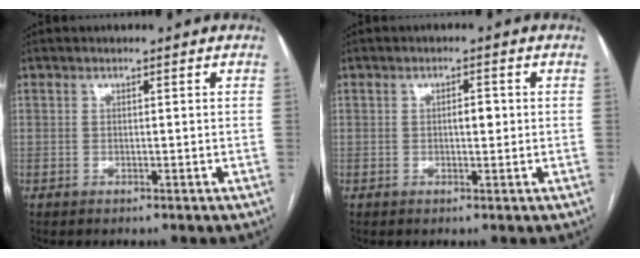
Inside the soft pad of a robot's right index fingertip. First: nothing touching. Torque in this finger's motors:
{"motor_torque": [0.80, 0.05, -0.01, 0.04]}